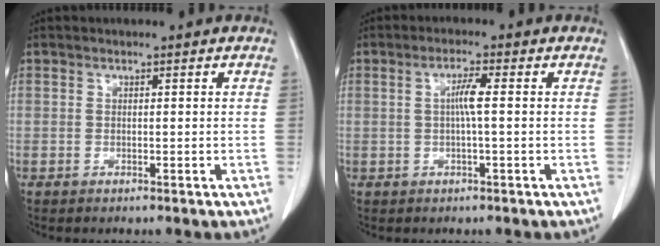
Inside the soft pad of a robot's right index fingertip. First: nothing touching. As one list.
[{"total": 3.0, "force": [0.2, 0.2, 3.0], "torque": [-0.060, 0.002, 0.002]}]